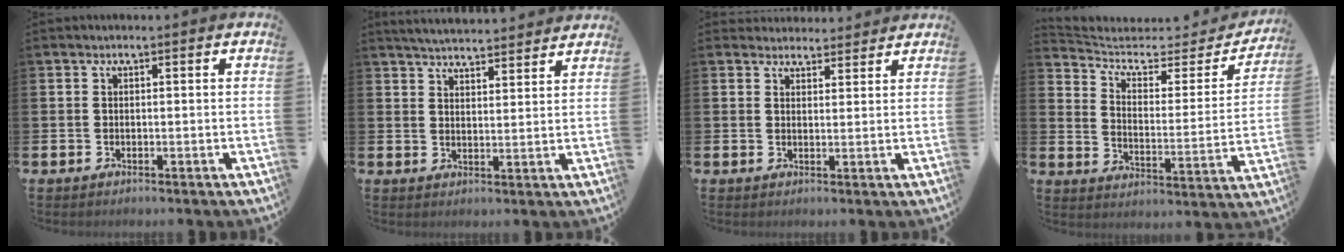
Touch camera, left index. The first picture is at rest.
{"total": 4.7, "force": [4.7, 0.1, 0.2], "torque": [-0.015, -0.030, 0.082]}
{"total": 3.2, "force": [3.0, 0.9, -0.3], "torque": [0.009, -0.017, 0.055]}
{"total": 5.7, "force": [4.6, 2.7, 2.0], "torque": [-0.062, -0.037, 0.073]}